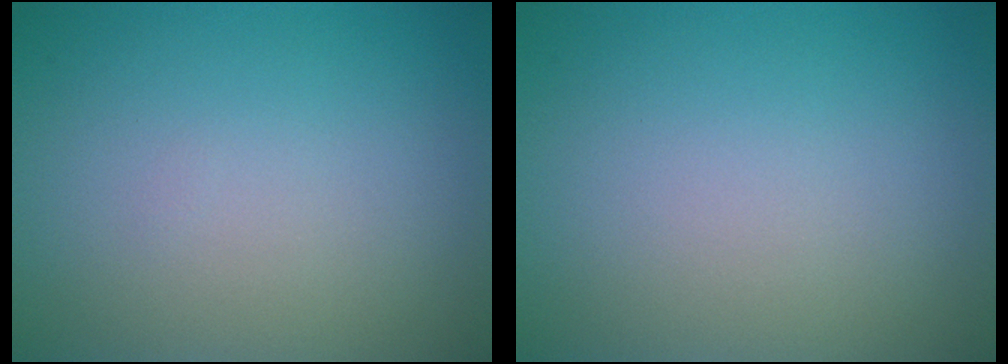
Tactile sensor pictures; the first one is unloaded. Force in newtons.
{"total": 0.0}